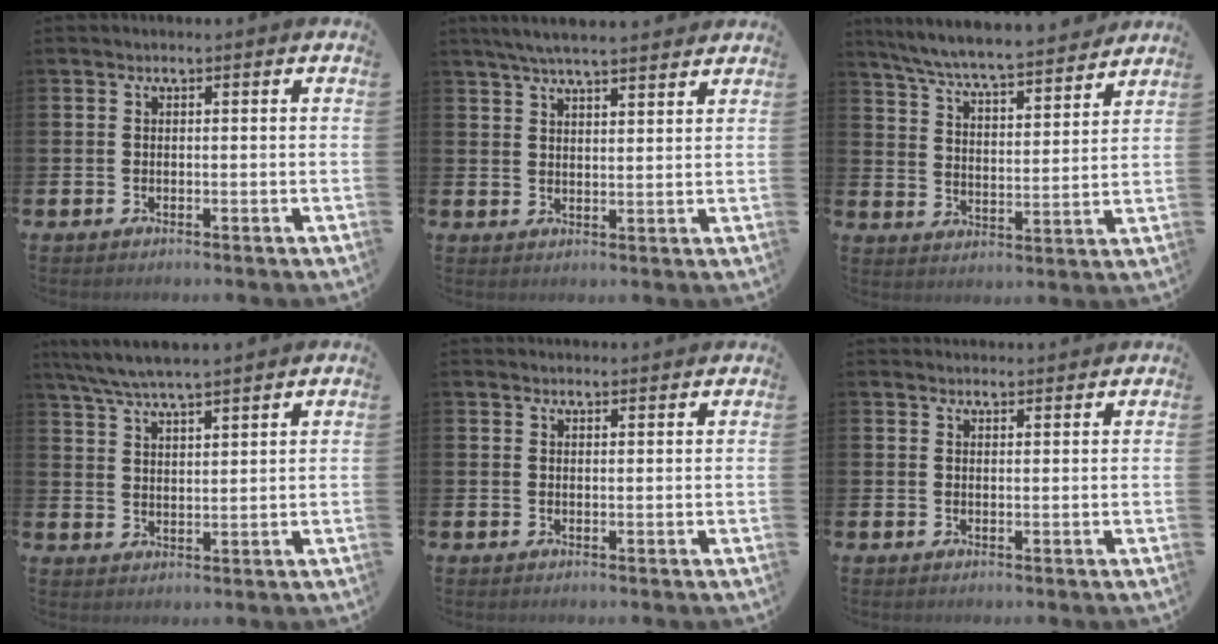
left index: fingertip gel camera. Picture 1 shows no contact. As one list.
[{"total": 5.3, "force": [5.0, 0.4, 1.7], "torque": [-0.040, -0.016, 0.090]}, {"total": 7.0, "force": [6.7, 0.2, 2.0], "torque": [-0.067, -0.053, 0.115]}, {"total": 5.9, "force": [5.6, 0.2, 1.8], "torque": [-0.056, -0.023, 0.101]}, {"total": 1.4, "force": [1.4, 0.1, -0.1], "torque": [0.007, -0.007, 0.024]}, {"total": 1.7, "force": [1.7, 0.3, -0.1], "torque": [0.006, -0.008, 0.030]}]